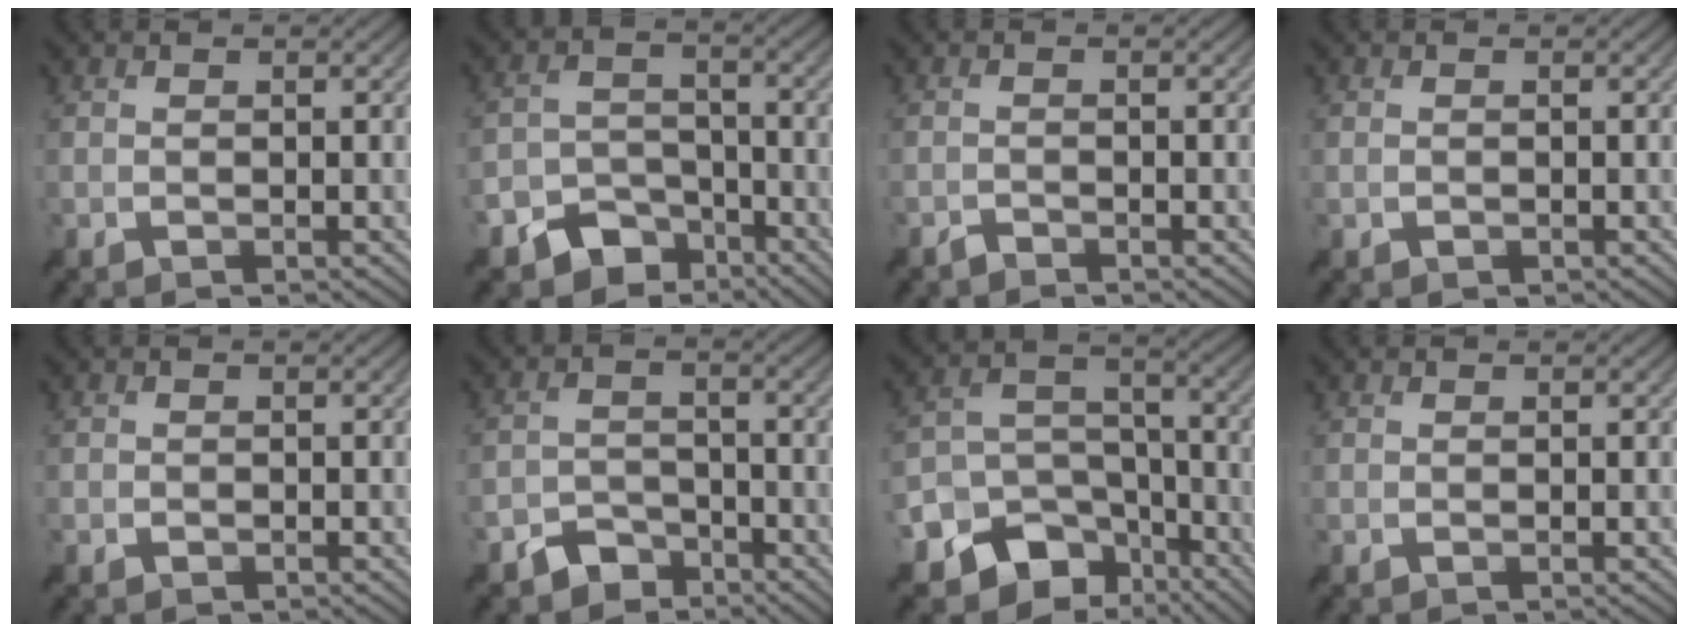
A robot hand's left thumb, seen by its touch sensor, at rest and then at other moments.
{"total": 7.2, "force": [-5.0, 4.6, 2.3], "torque": [-0.041, -0.006, -0.097]}
{"total": 1.0, "force": [-1.0, 0.3, 0.2], "torque": [-0.003, 0.001, -0.022]}
{"total": 0.7, "force": [-0.3, 0.6, 0.3], "torque": [-0.007, -0.001, -0.006]}
{"total": 0.6, "force": [-0.3, 0.5, 0.0], "torque": [0.003, -0.003, -0.005]}
{"total": 4.3, "force": [-3.3, 2.4, 1.2], "torque": [-0.018, 0.002, -0.067]}
{"total": 14.7, "force": [-9.7, 10.3, 4.2], "torque": [-0.126, -0.032, -0.136]}
{"total": 0.0}